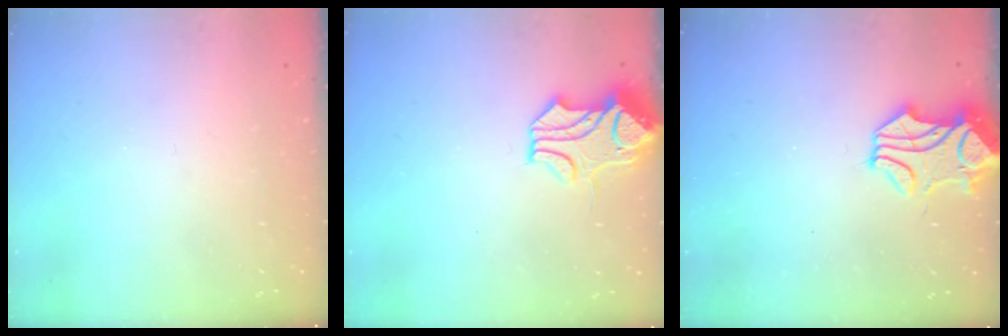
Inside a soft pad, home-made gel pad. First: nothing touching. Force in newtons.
{"total": 1.6, "press": 1.1, "slide": 1.2}
{"total": 2.1, "press": 1.8, "slide": 1.1}